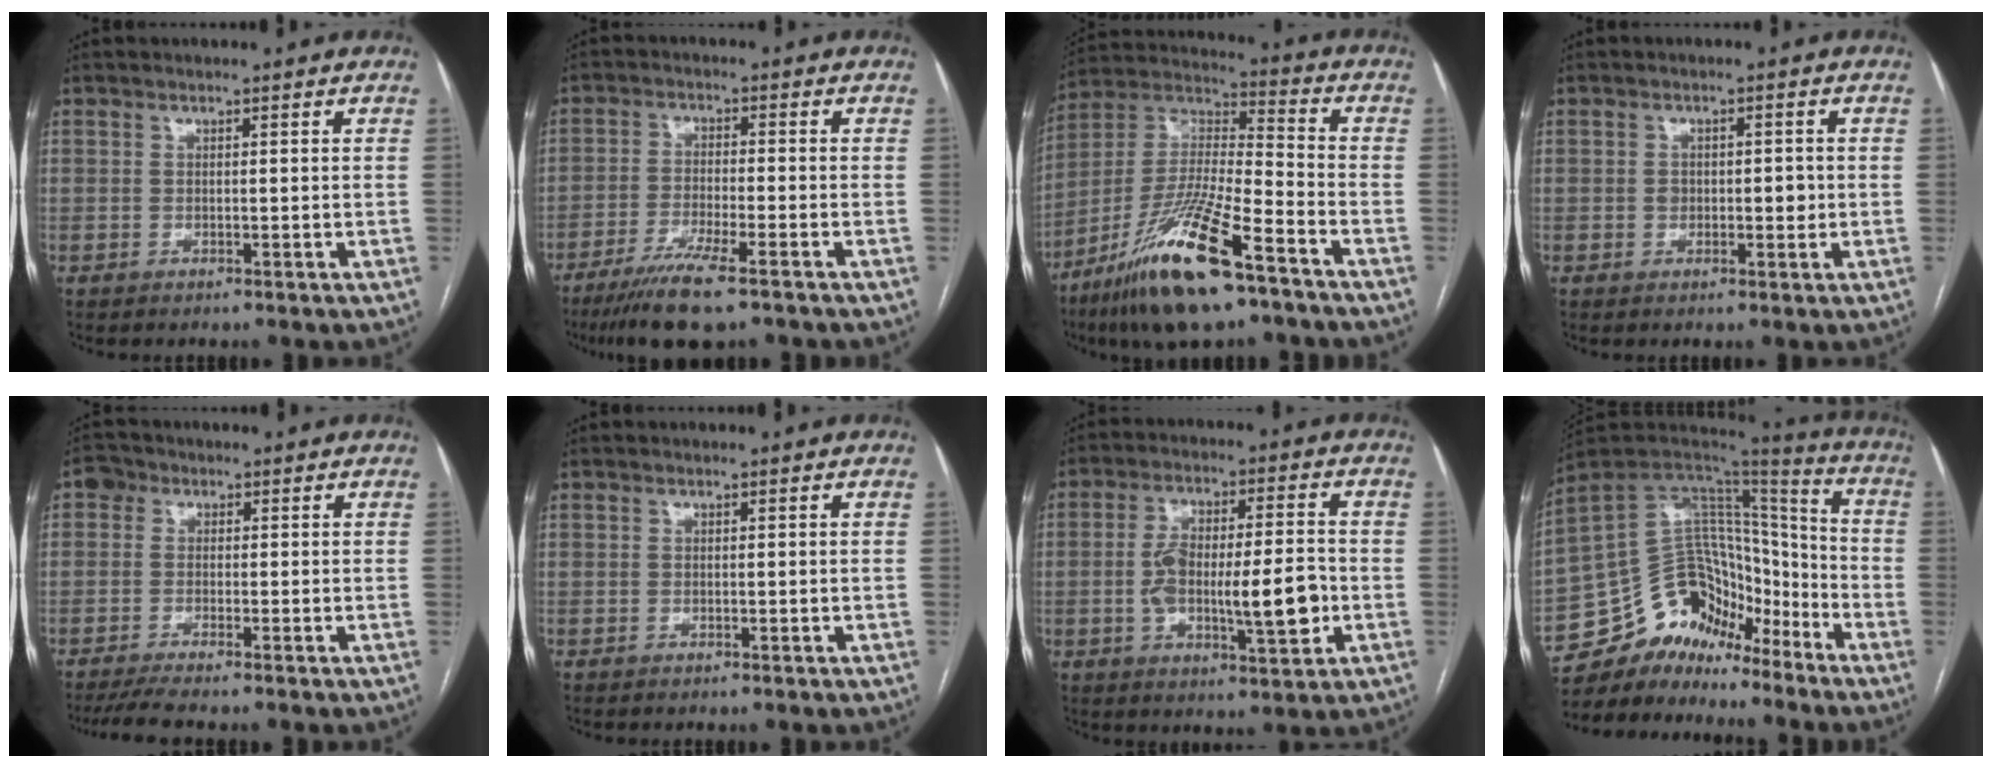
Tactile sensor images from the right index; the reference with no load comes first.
{"total": 9.1, "force": [-6.5, 0.5, 6.3], "torque": [-0.109, -0.023, -0.109]}
{"total": 19.9, "force": [-12.1, 2.9, 15.5], "torque": [-0.329, -0.029, -0.221]}
{"total": 3.0, "force": [-0.2, 1.9, 2.4], "torque": [-0.033, 0.008, 0.002]}
{"total": 4.0, "force": [-2.3, 1.9, 2.7], "torque": [-0.068, -0.001, -0.050]}
{"total": 0.0}
{"total": 13.1, "force": [-2.1, 3.5, 12.5], "torque": [-0.213, 0.009, -0.029]}
{"total": 15.6, "force": [-11.9, 8.5, 5.5], "torque": [-0.092, 0.085, -0.208]}